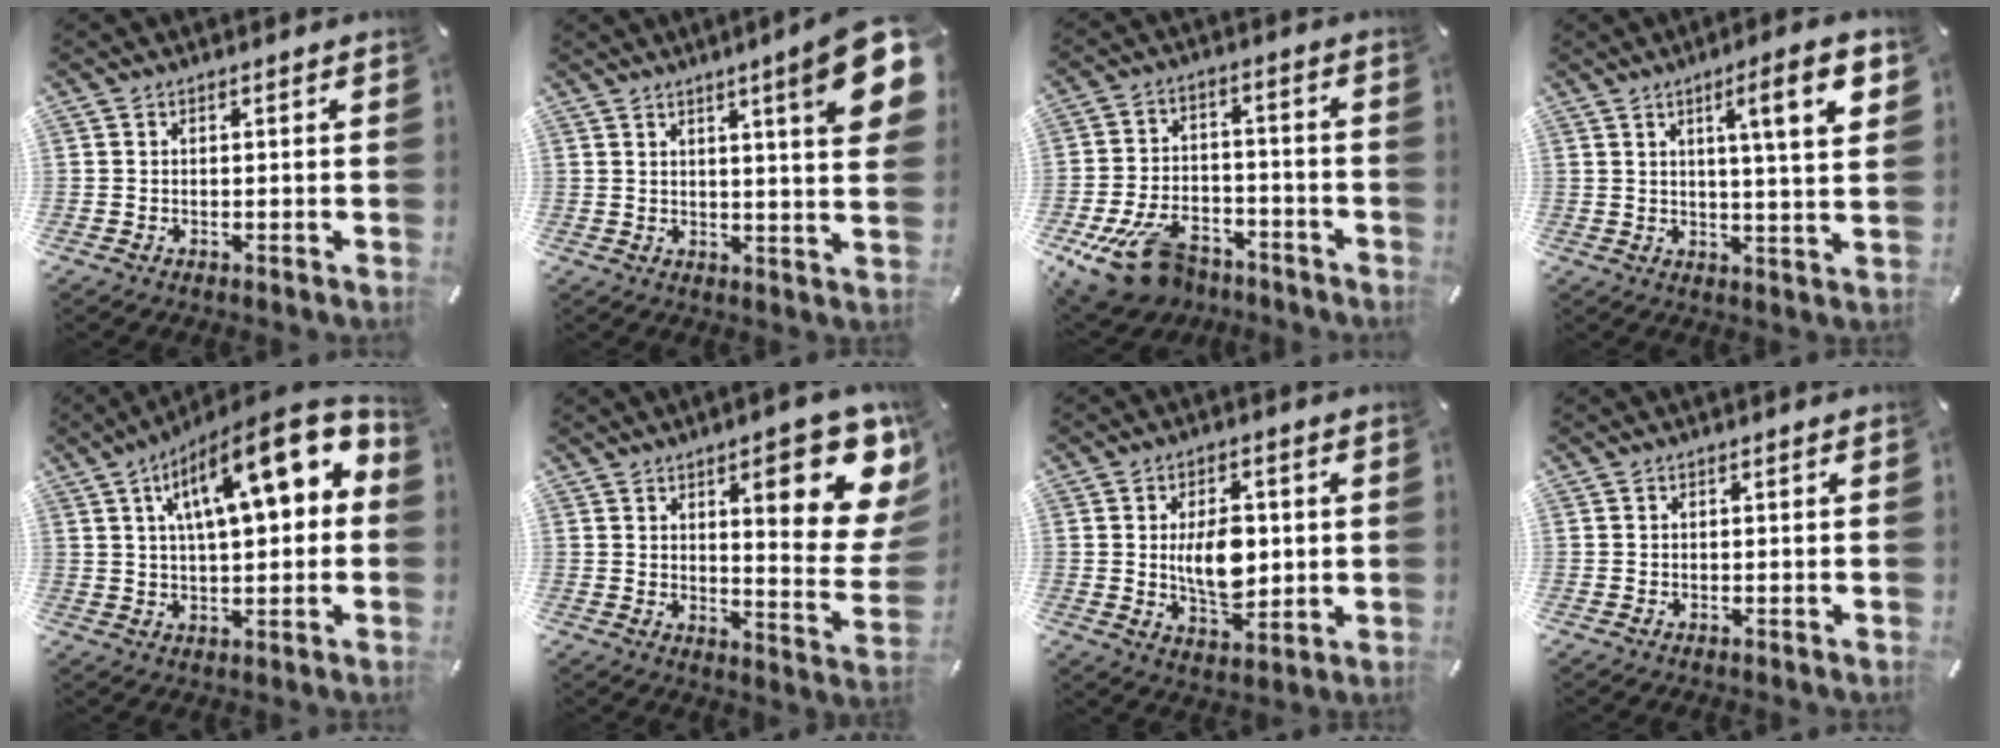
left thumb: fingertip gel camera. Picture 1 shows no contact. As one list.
[{"total": 12.6, "force": [5.8, 1.4, 11.1], "torque": [-0.164, -0.029, 0.088]}, {"total": 15.3, "force": [-9.5, 8.6, 8.5], "torque": [-0.151, 0.066, -0.157]}, {"total": 11.7, "force": [4.8, 1.5, 10.6], "torque": [-0.161, -0.011, 0.067]}, {"total": 18.6, "force": [7.7, 6.6, 15.7], "torque": [-0.235, -0.041, 0.120]}, {"total": 18.4, "force": [9.0, 6.0, 14.9], "torque": [-0.188, -0.062, 0.135]}, {"total": 10.1, "force": [0.8, 6.3, 7.9], "torque": [-0.137, -0.003, 0.009]}, {"total": 0.0}]